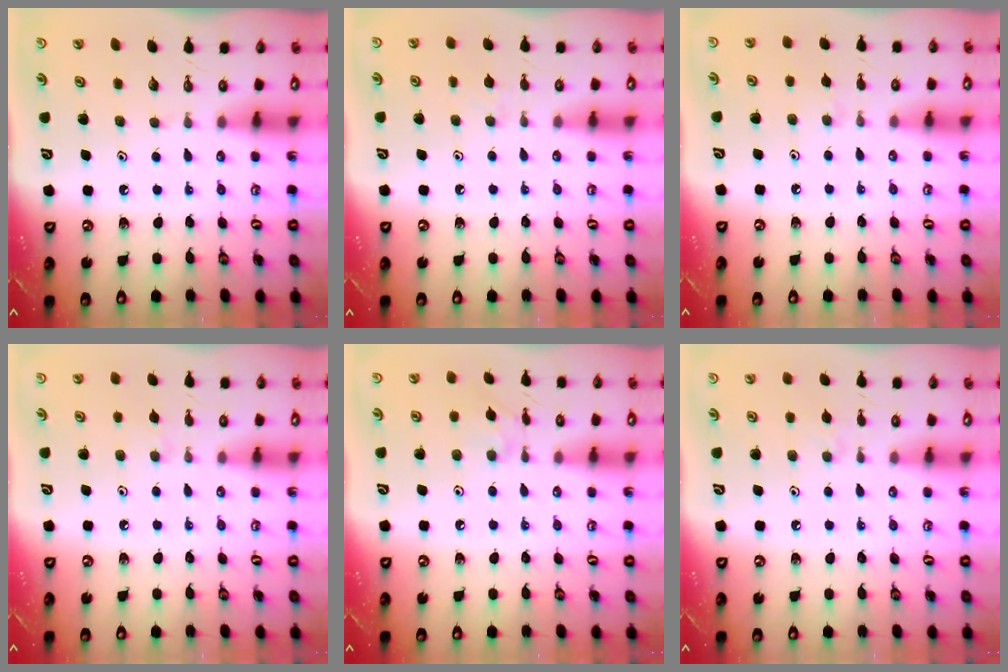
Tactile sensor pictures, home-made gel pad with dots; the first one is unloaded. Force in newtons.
{"total": 3.8, "press": 3.7, "slide": 0.7}
{"total": 2.9, "press": 2.9, "slide": 0.4}
{"total": 2.9, "press": 2.9, "slide": 0.4}
{"total": 4.2, "press": 4.2, "slide": 0.4}
{"total": 3.2, "press": 3.2, "slide": 0.5}